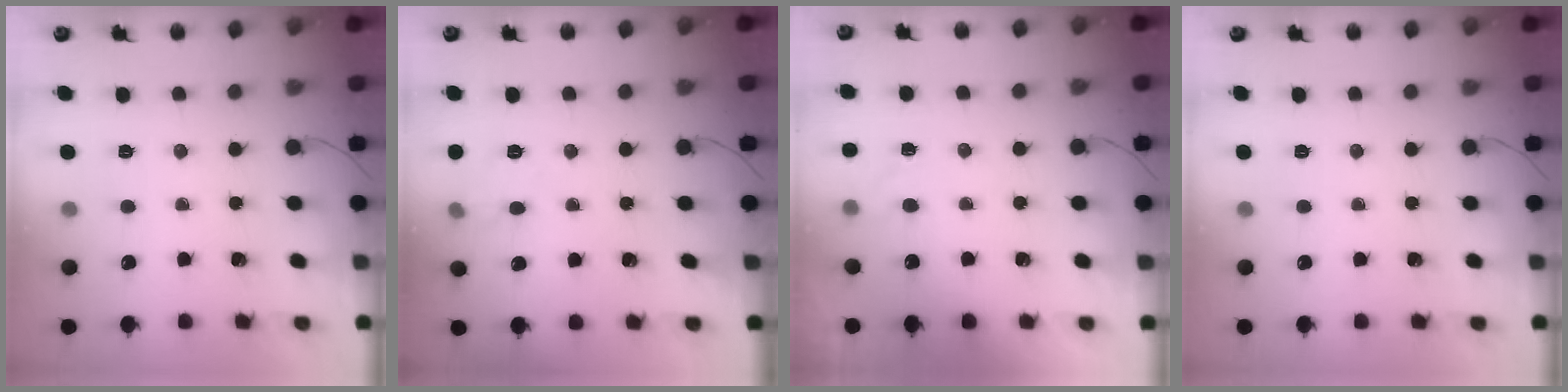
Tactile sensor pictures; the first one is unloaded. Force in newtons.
{"total": 8.1, "press": 8.1, "slide": 0.9}
{"total": 3.6, "press": 3.4, "slide": 1.3}
{"total": 0.0}